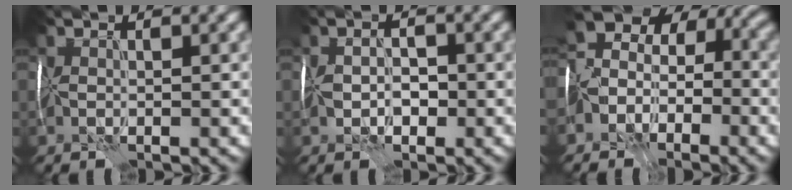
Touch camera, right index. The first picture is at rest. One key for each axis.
{"total": 0.7, "fx": -0.3, "fy": 0.6, "fz": 0.2, "tx": -0.015, "ty": 0.006, "tz": -0.004}
{"total": 6.2, "fx": -3.7, "fy": 4.2, "fz": 2.8, "tx": -0.056, "ty": -0.002, "tz": -0.055}